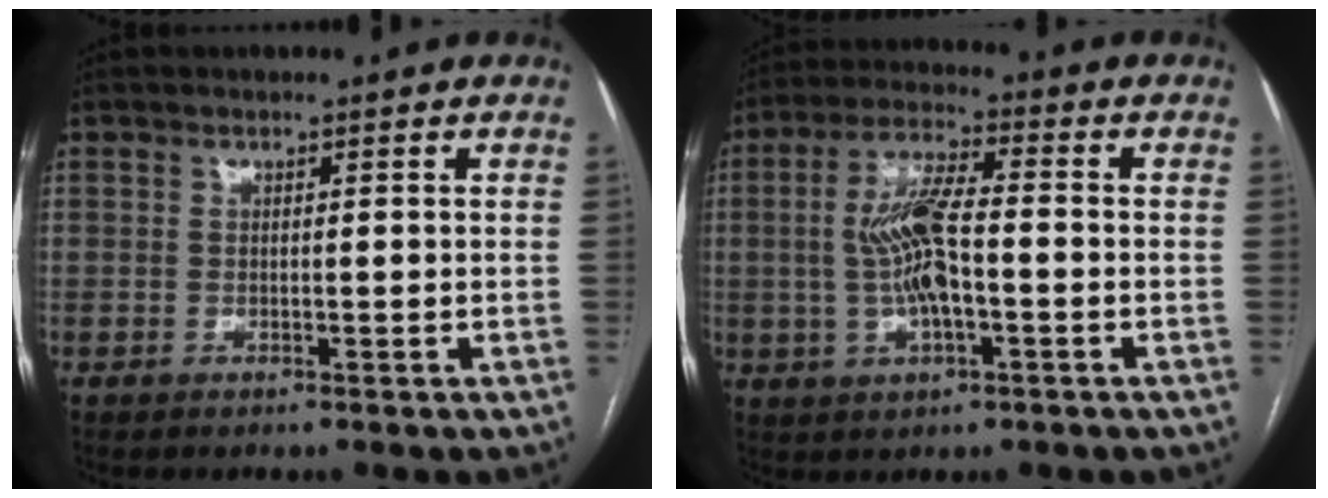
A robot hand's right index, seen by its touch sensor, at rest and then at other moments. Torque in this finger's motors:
{"motor_torque": [0.51, -0.14, 0.58, 0.15]}